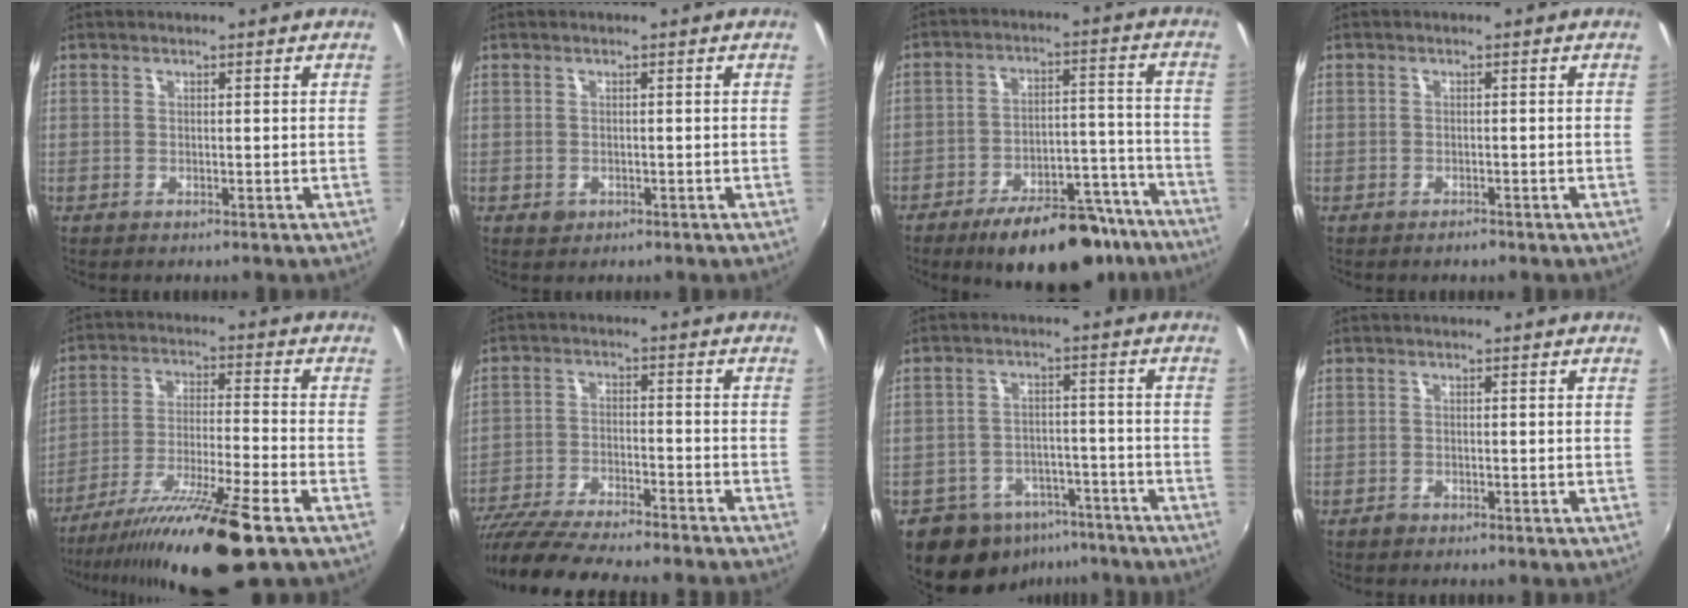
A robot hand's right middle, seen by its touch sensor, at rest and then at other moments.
{"total": 1.3, "force": [-0.5, 1.1, 0.4], "torque": [-0.007, -0.003, -0.006]}
{"total": 18.5, "force": [-14.5, 7.3, 8.9], "torque": [-0.134, 0.030, -0.185]}
{"total": 1.1, "force": [-0.9, 0.6, 0.2], "torque": [-0.006, 0.001, -0.014]}
{"total": 16.7, "force": [-12.2, 0.0, 11.4], "torque": [-0.219, -0.026, -0.208]}
{"total": 18.8, "force": [-16.5, 1.7, 8.8], "torque": [-0.174, -0.039, -0.267]}
{"total": 11.5, "force": [-8.1, 7.2, 3.8], "torque": [-0.091, 0.013, -0.104]}
{"total": 0.8, "force": [-0.7, 0.4, 0.0], "torque": [-0.002, 0.000, -0.014]}